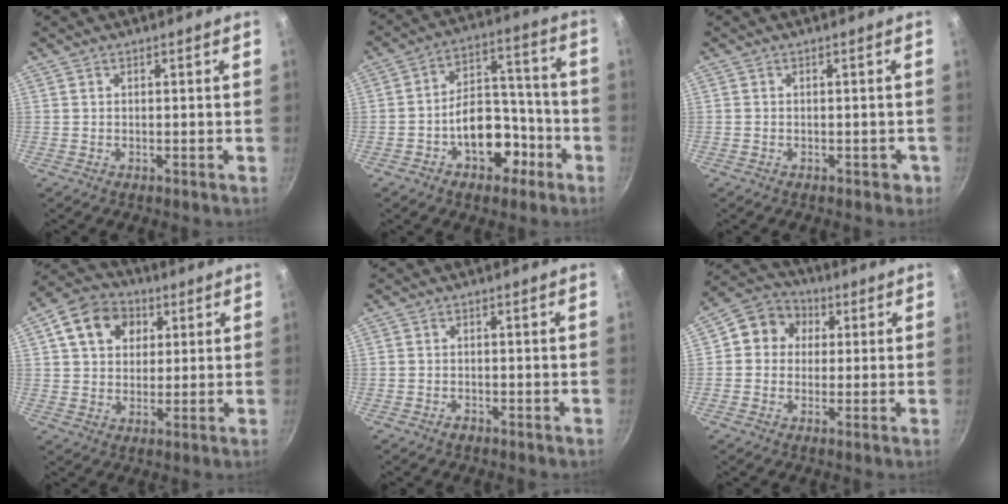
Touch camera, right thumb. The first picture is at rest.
{"total": 13.1, "force": [-5.6, 8.6, 8.1], "torque": [-0.076, 0.070, -0.078]}
{"total": 2.0, "force": [-0.9, 1.4, 1.0], "torque": [0.004, 0.017, -0.003]}
{"total": 11.5, "force": [4.0, 8.9, 6.0], "torque": [-0.080, 0.005, 0.053]}
{"total": 1.2, "force": [-0.9, 0.7, 0.5], "torque": [-0.012, 0.009, -0.017]}
{"total": 8.5, "force": [1.7, 7.5, 3.4], "torque": [-0.025, 0.012, 0.006]}